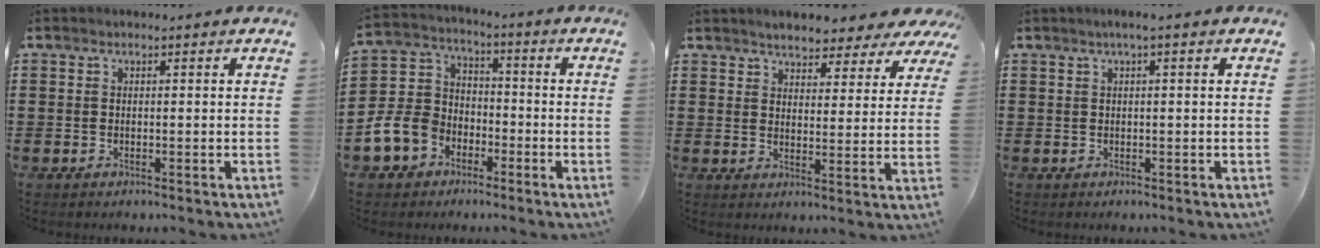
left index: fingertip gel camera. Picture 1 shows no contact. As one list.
[{"total": 8.5, "force": [-4.5, 6.4, 3.1], "torque": [-0.097, 0.023, -0.093]}, {"total": 3.7, "force": [3.6, 0.8, 0.6], "torque": [-0.024, -0.019, 0.058]}, {"total": 1.3, "force": [0.1, -0.1, 1.3], "torque": [-0.022, -0.003, 0.001]}]